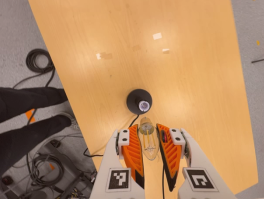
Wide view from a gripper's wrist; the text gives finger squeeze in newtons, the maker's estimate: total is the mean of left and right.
{"total": 21.1, "left": 23.6, "right": 18.6}